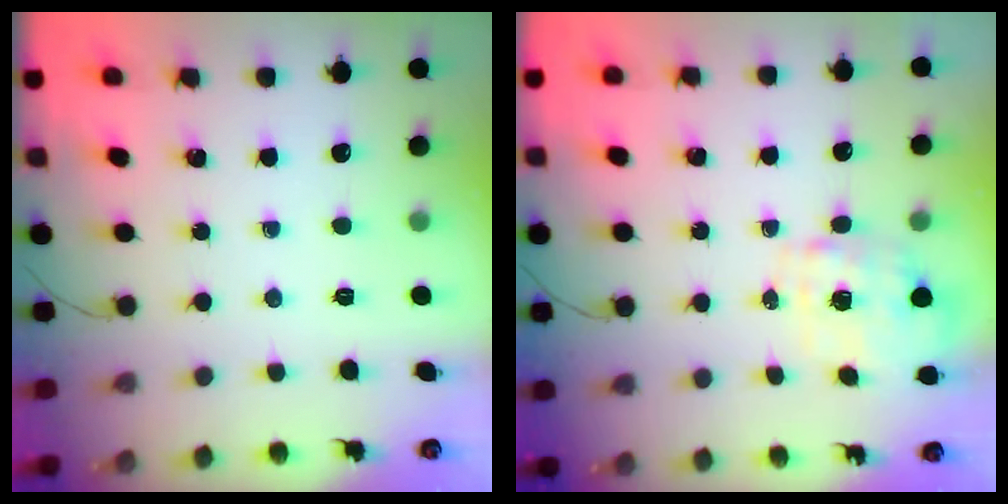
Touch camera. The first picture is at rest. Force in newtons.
{"total": 1.5, "press": 1.5, "slide": 0.5}